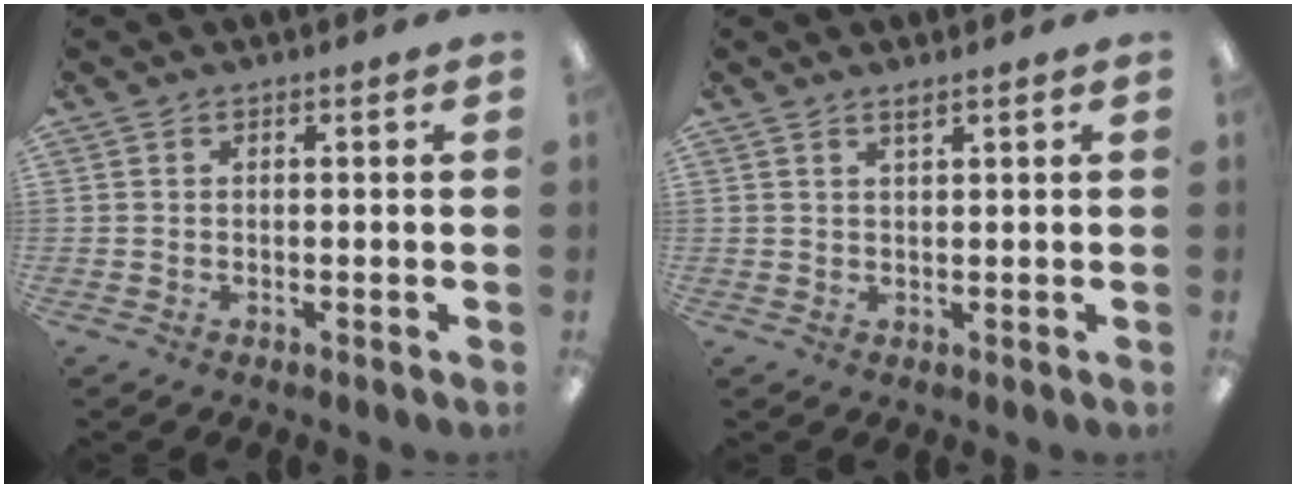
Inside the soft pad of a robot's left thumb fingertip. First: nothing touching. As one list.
[{"total": 1.5, "force": [1.3, 0.1, 0.7], "torque": [-0.017, -0.002, 0.025]}]